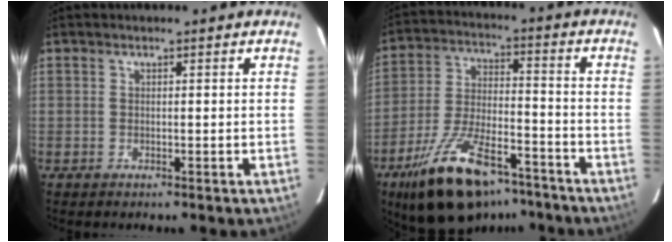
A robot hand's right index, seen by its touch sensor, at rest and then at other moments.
{"total": 17.1, "force": [-11.8, 5.8, 10.9], "torque": [-0.224, -0.011, -0.206]}